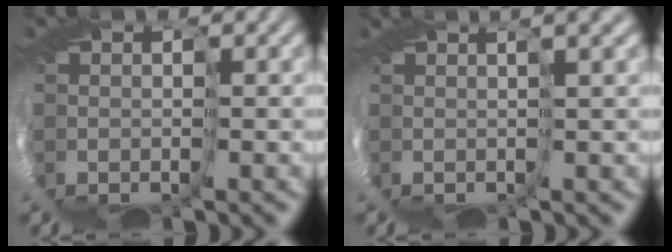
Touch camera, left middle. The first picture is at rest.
{"total": 3.0, "force": [0.2, -2.9, -0.8], "torque": [0.008, -0.003, 0.017]}